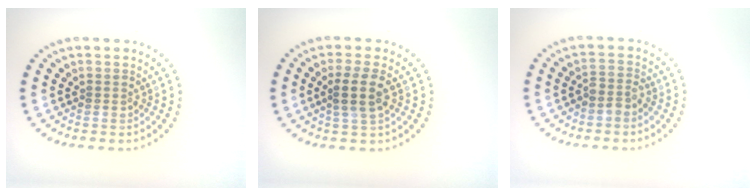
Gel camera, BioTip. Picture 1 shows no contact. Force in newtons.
{"total": 2.7, "press": 2.4, "slide": 1.2}
{"total": 1.4, "press": 1.1, "slide": 0.9}